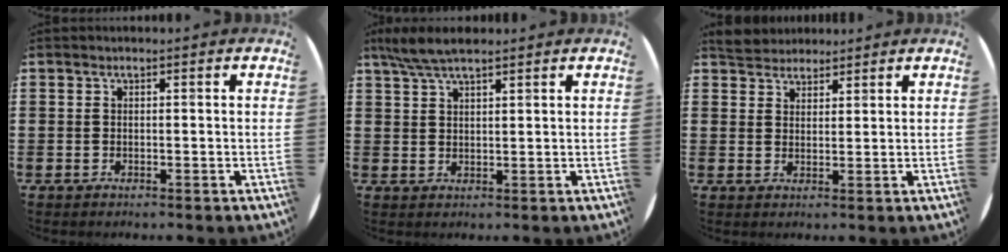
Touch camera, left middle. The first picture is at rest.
{"total": 4.7, "force": [3.8, 0.8, 2.6], "torque": [-0.059, 0.002, 0.070]}
{"total": 3.6, "force": [3.5, 1.1, 0.0], "torque": [-0.011, -0.001, 0.068]}